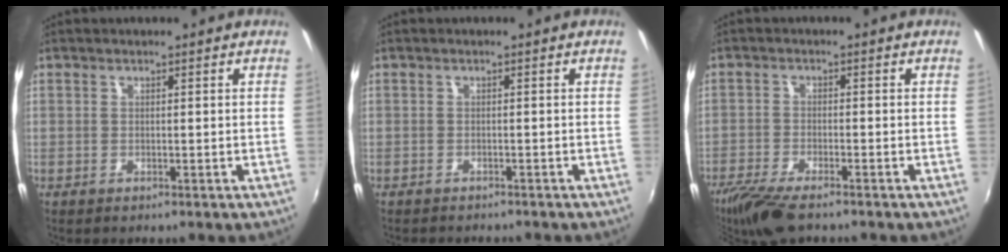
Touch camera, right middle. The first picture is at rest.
{"total": 2.7, "force": [-2.5, 0.6, 0.7], "torque": [-0.020, -0.012, -0.037]}
{"total": 9.1, "force": [-7.2, 2.0, 5.2], "torque": [-0.127, -0.035, -0.135]}